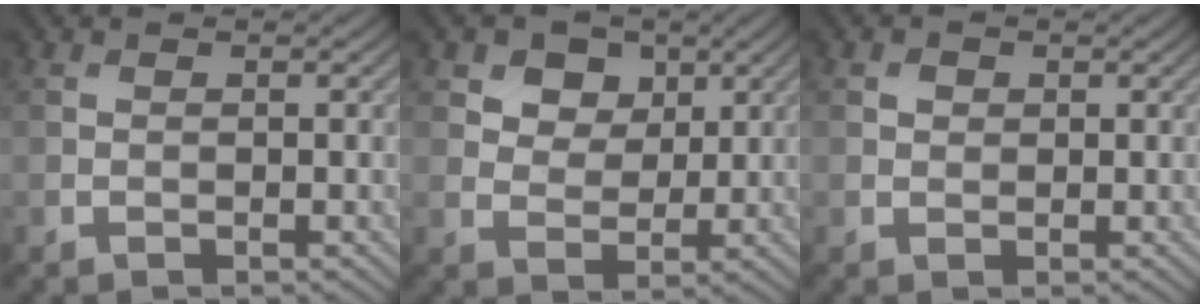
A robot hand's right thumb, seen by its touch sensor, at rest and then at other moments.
{"total": 6.4, "force": [3.5, 4.4, 2.9], "torque": [-0.071, -0.013, 0.069]}
{"total": 1.0, "force": [0.4, 0.8, 0.4], "torque": [-0.006, -0.002, 0.005]}